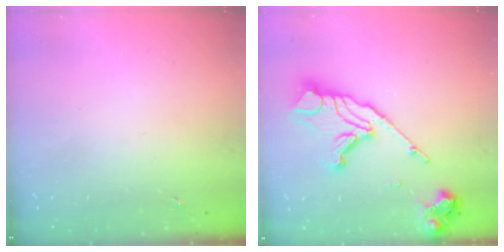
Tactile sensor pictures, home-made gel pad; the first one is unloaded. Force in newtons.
{"total": 19.5, "press": 19.4, "slide": 2.1}